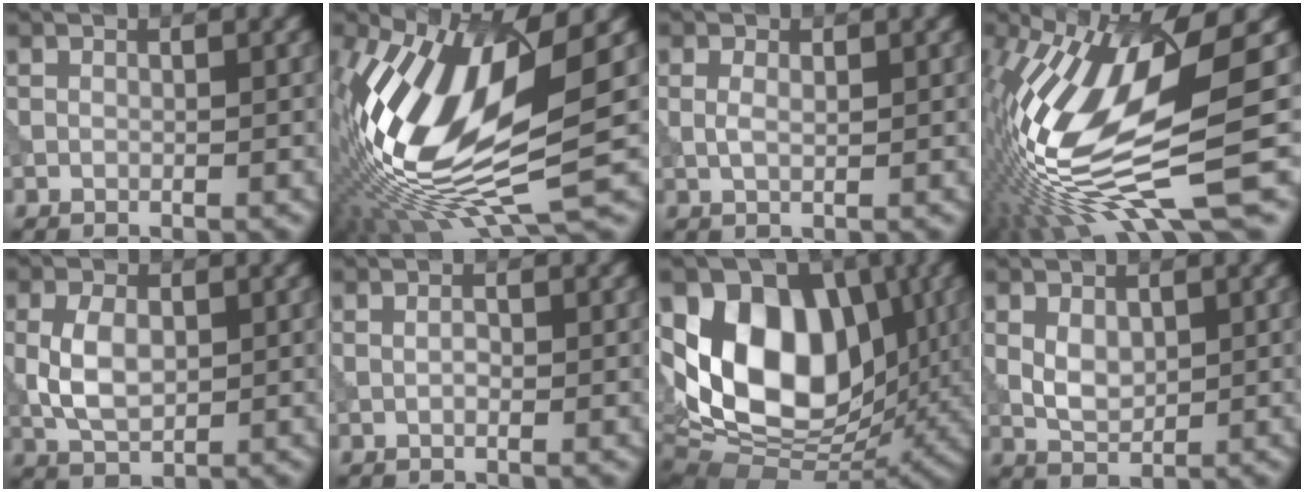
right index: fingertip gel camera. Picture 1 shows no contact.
{"total": 15.5, "force": [-0.1, 5.5, 14.5], "torque": [-0.304, 0.002, 0.003]}
{"total": 1.0, "force": [0.1, 0.4, 0.8], "torque": [-0.019, 0.002, 0.003]}
{"total": 14.2, "force": [-0.3, 2.9, 13.9], "torque": [-0.291, 0.000, 0.017]}
{"total": 3.7, "force": [0.0, 2.2, 3.0], "torque": [-0.066, 0.004, 0.002]}
{"total": 0.6, "force": [-0.1, 0.1, 0.6], "torque": [-0.010, 0.003, -0.002]}
{"total": 13.8, "force": [2.0, 9.1, 10.2], "torque": [-0.168, 0.005, 0.030]}
{"total": 2.1, "force": [0.3, 1.4, 1.6], "torque": [-0.032, 0.000, 0.009]}